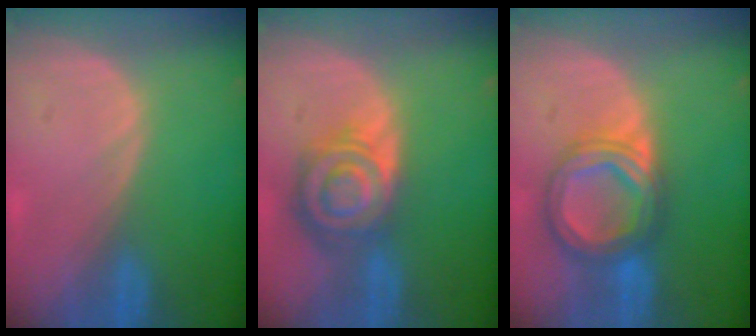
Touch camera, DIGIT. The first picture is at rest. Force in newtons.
{"total": 8.5, "press": 7.4, "slide": 4.2}
{"total": 7.8, "press": 7.8, "slide": 0.5}